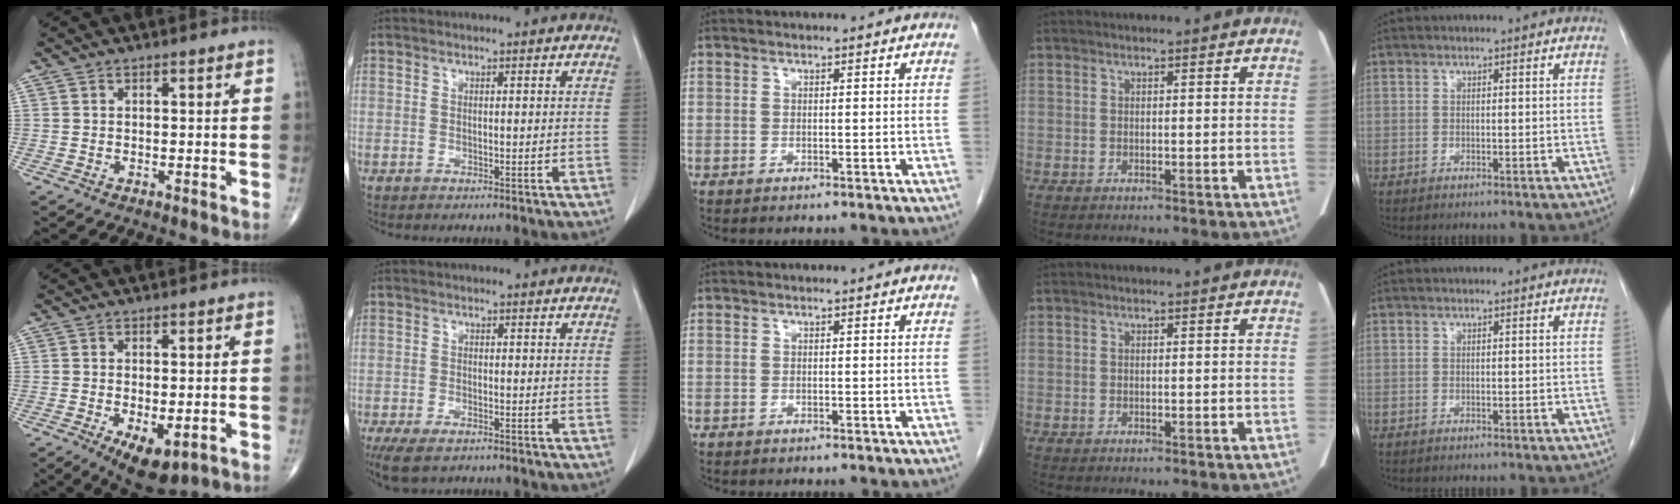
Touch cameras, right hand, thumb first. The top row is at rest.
{"thumb": {"total": 8.0, "force": [-3.1, 3.8, 6.4], "torque": [-0.094, -0.010, -0.038]}, "index": {"total": 6.3, "force": [-4.6, 2.5, 3.5], "torque": [-0.059, -0.011, -0.074]}}